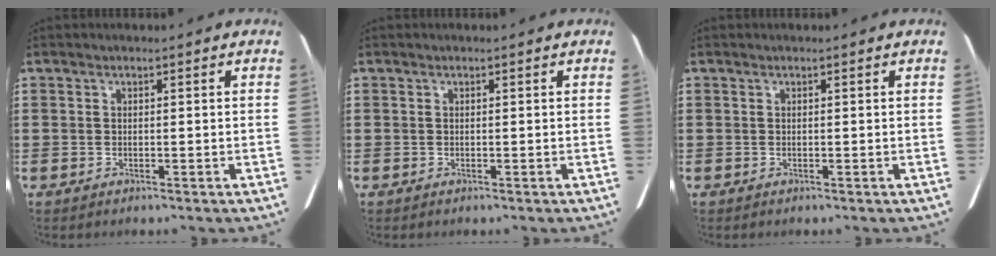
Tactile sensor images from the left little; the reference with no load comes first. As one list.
[{"total": 0.0}, {"total": 0.0}]